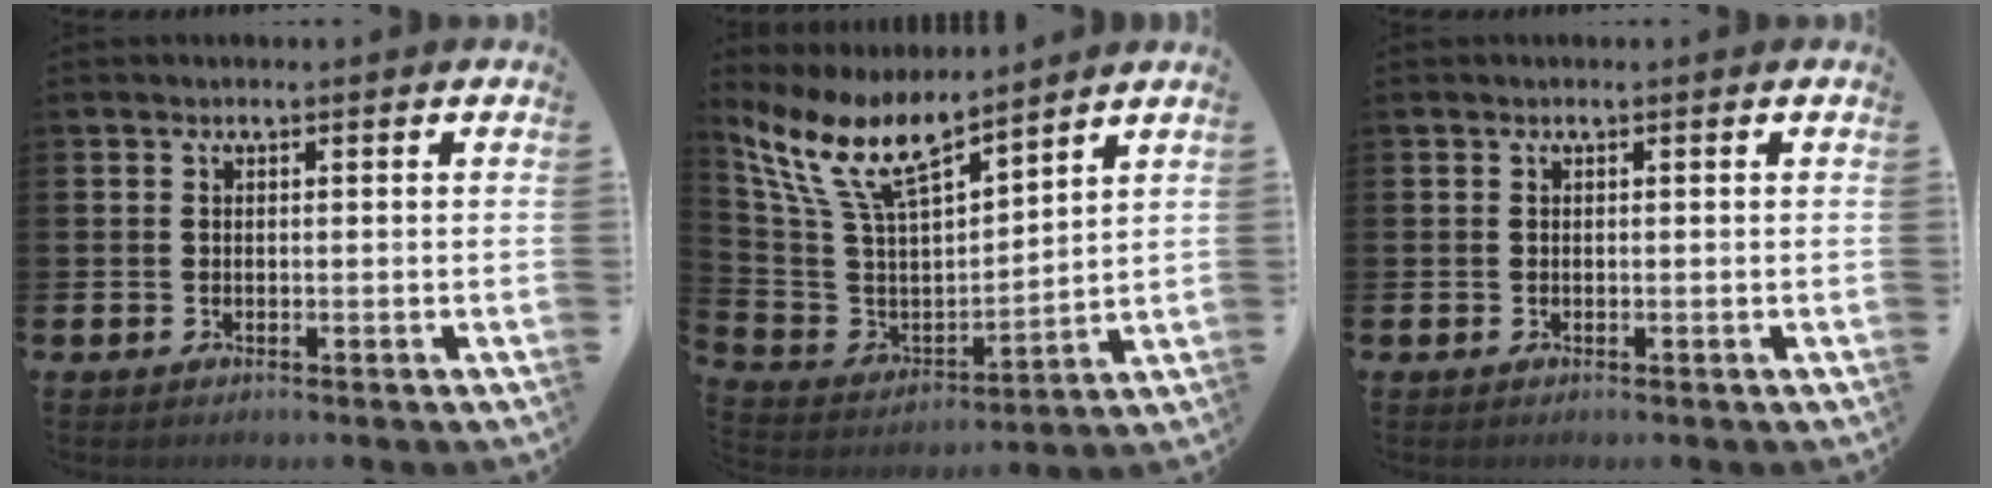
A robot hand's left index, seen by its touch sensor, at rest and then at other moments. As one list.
[{"total": 10.7, "force": [8.6, 3.2, 5.6], "torque": [-0.153, -0.051, 0.152]}, {"total": 0.0}]